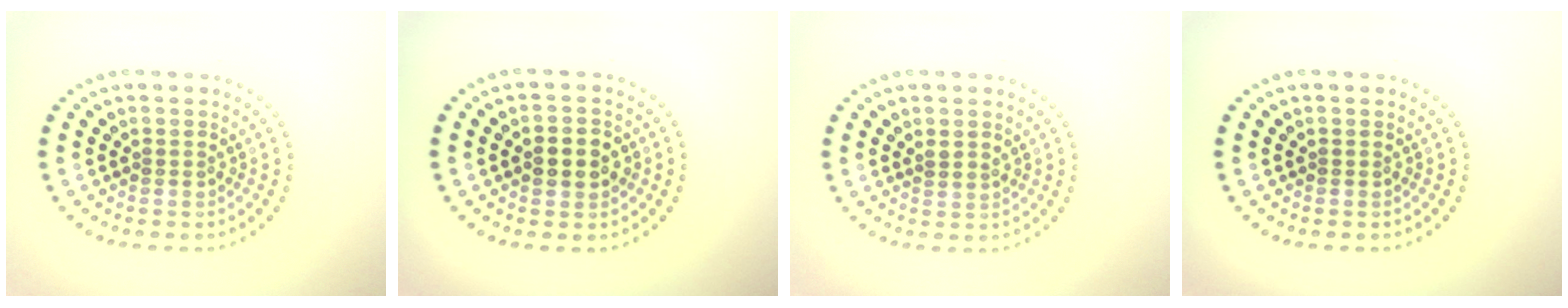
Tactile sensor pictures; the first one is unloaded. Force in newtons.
{"total": 2.8, "press": 2.8, "slide": 0.3}
{"total": 0.9, "press": 0.6, "slide": 0.6}
{"total": 0.0}